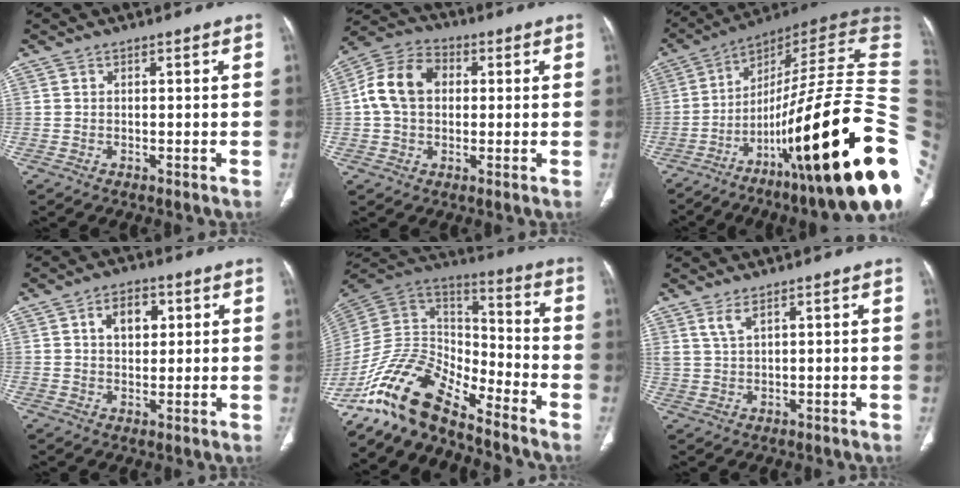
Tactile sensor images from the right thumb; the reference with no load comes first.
{"total": 11.0, "force": [1.4, 8.2, 7.3], "torque": [-0.127, 0.026, 0.016]}
{"total": 35.4, "force": [-8.5, 6.9, 33.6], "torque": [-0.441, 0.040, -0.137]}
{"total": 6.3, "force": [2.0, 4.2, 4.3], "torque": [-0.040, -0.003, 0.030]}
{"total": 16.3, "force": [-13.3, 5.4, 7.7], "torque": [-0.134, 0.095, -0.262]}
{"total": 3.0, "force": [2.0, 0.9, 2.0], "torque": [-0.046, -0.008, 0.049]}